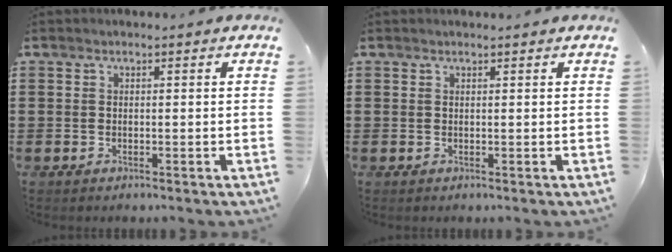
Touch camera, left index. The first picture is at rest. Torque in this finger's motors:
{"motor_torque": [-0.20, 0.45, -0.04, 0.01]}